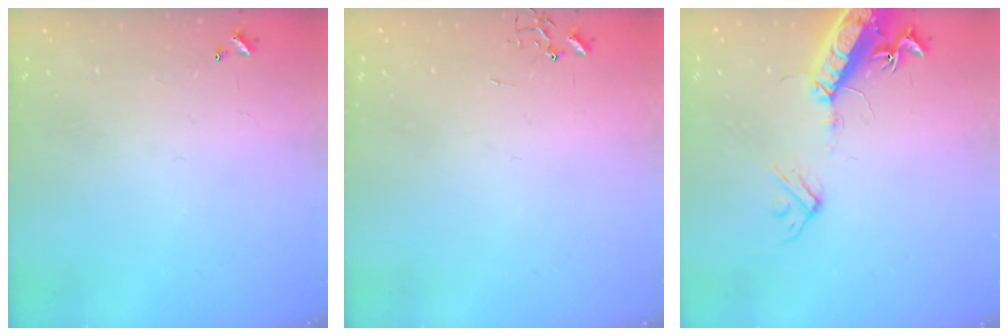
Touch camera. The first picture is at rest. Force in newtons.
{"total": 0.0}
{"total": 17.3, "press": 16.8, "slide": 3.9}